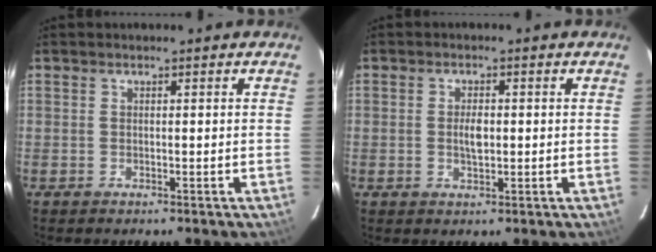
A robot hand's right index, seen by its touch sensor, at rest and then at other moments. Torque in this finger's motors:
{"motor_torque": [0.33, -0.01, 0.10, 0.02]}